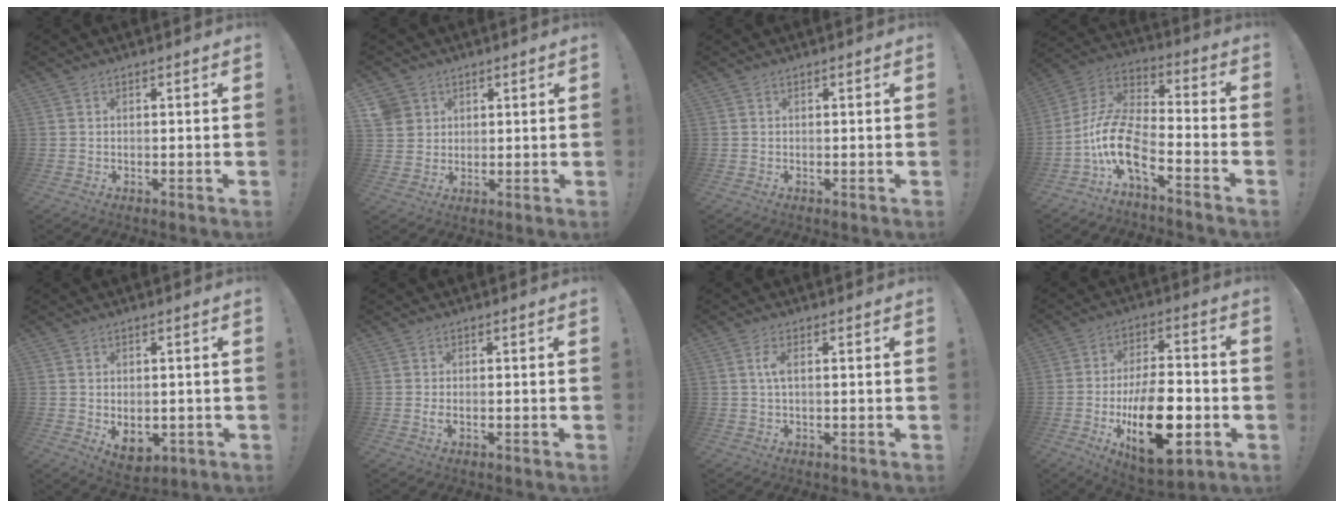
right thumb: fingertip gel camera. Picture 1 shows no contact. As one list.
[{"total": 5.3, "force": [2.4, 4.6, 0.9], "torque": [-0.008, -0.012, 0.047]}, {"total": 0.0}, {"total": 15.4, "force": [-7.4, 6.5, 11.9], "torque": [-0.247, 0.028, -0.130]}, {"total": 4.6, "force": [0.1, 3.5, 3.0], "torque": [-0.033, -0.006, 0.006]}, {"total": 1.1, "force": [-0.3, 0.3, 1.0], "torque": [-0.010, 0.000, -0.007]}, {"total": 2.9, "force": [0.3, 0.7, 2.8], "torque": [-0.049, 0.001, 0.001]}, {"total": 21.6, "force": [-6.0, 10.9, 17.6], "torque": [-0.287, 0.025, -0.087]}]